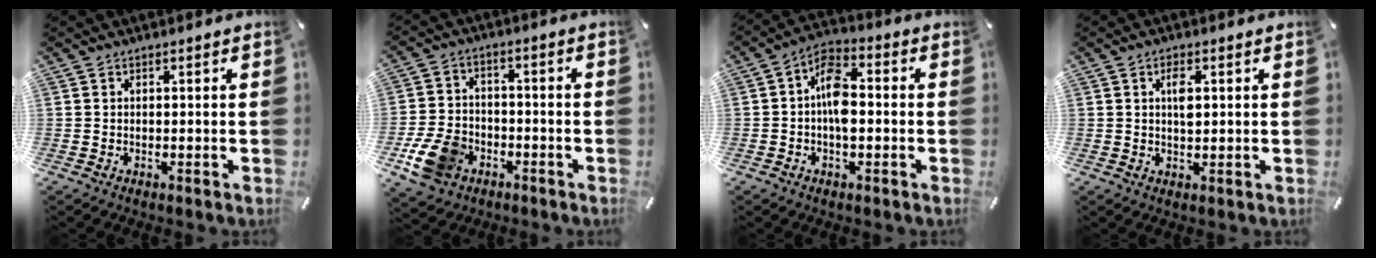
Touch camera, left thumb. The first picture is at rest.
{"total": 10.6, "force": [-4.9, 7.8, 5.2], "torque": [-0.105, 0.028, -0.087]}
{"total": 8.0, "force": [-1.3, 4.4, 6.5], "torque": [-0.116, 0.013, -0.023]}
{"total": 3.4, "force": [0.9, 1.5, 2.9], "torque": [-0.047, 0.001, 0.011]}